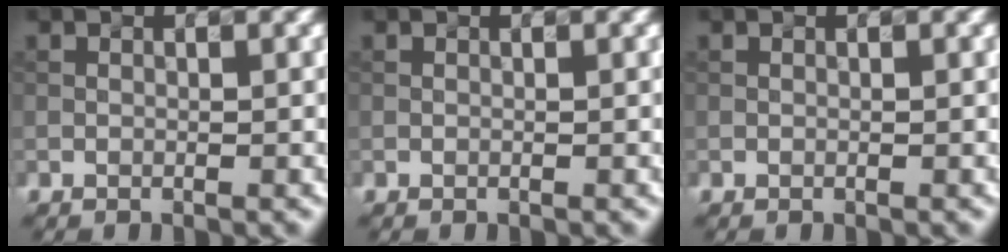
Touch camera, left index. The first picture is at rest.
{"total": 0.0}
{"total": 0.0}